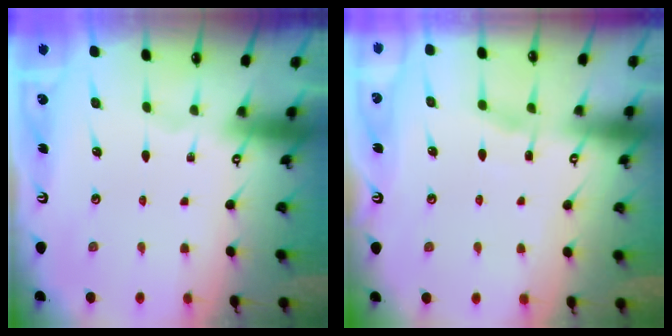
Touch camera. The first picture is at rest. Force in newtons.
{"total": 3.7, "press": 3.7, "slide": 0.3}